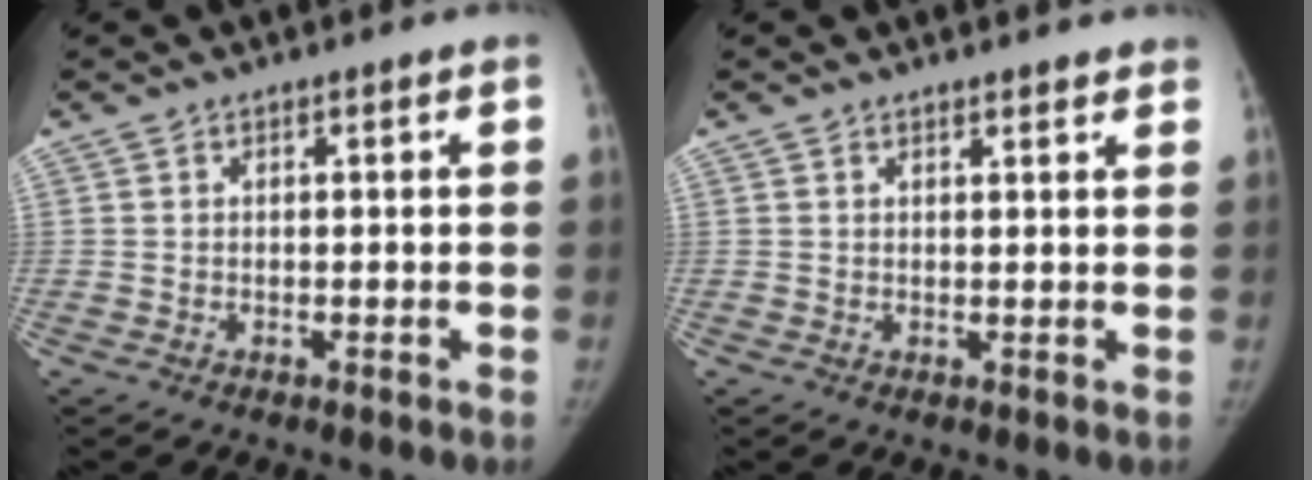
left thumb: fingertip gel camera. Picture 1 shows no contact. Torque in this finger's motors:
{"motor_torque": [-0.55, -0.15, -0.57, 0.31, -0.01]}